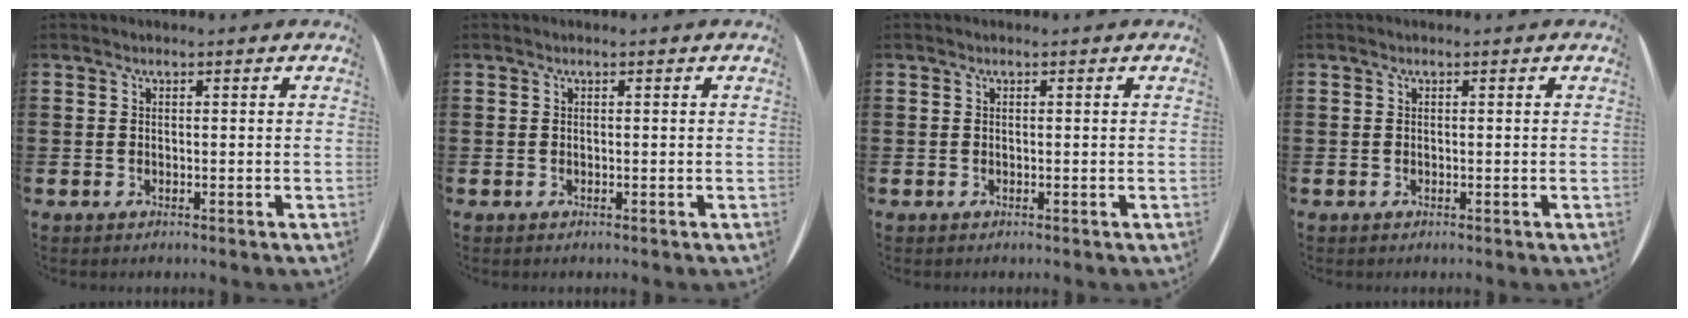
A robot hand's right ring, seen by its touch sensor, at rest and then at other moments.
{"total": 0.0}
{"total": 0.0}
{"total": 0.0}